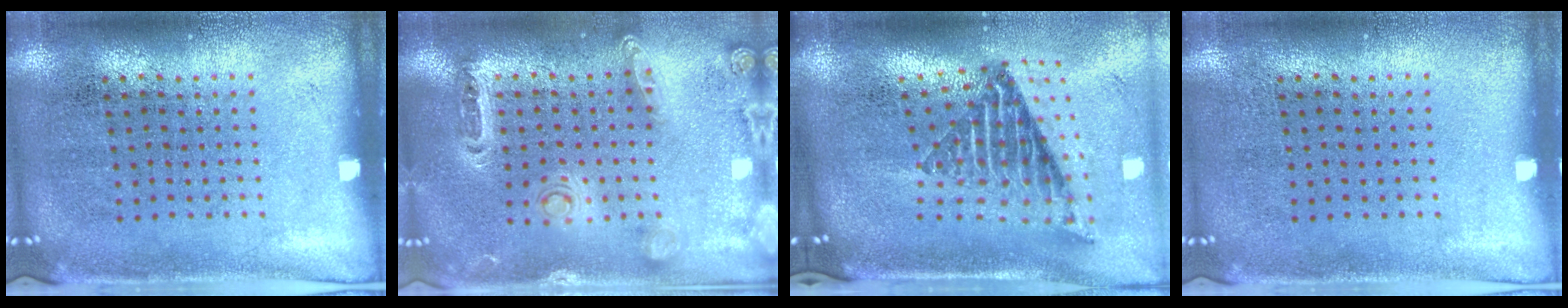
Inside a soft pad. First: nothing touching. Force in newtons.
{"total": 1.4, "press": 1.4, "slide": 0.3}
{"total": 2.7, "press": 1.7, "slide": 2.1}
{"total": 0.0}